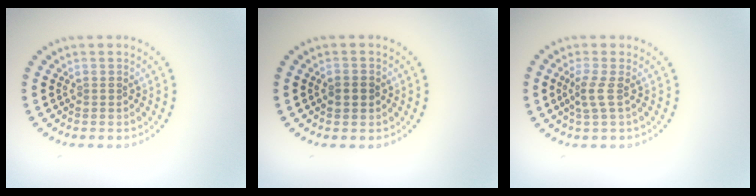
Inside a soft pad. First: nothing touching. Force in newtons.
{"total": 1.5, "press": 1.5, "slide": 0.2}
{"total": 1.8, "press": 1.4, "slide": 1.2}